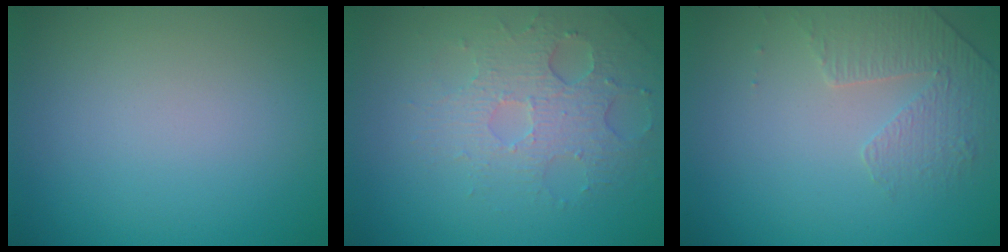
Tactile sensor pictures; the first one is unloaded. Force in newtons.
{"total": 3.6, "press": 3.2, "slide": 1.5}
{"total": 1.8, "press": 1.4, "slide": 1.0}